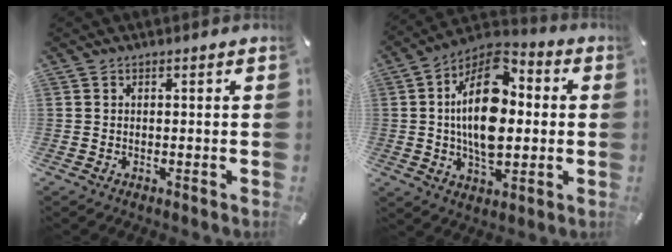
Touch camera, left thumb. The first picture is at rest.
{"total": 18.6, "force": [1.0, 11.3, 14.7], "torque": [-0.283, -0.003, 0.011]}